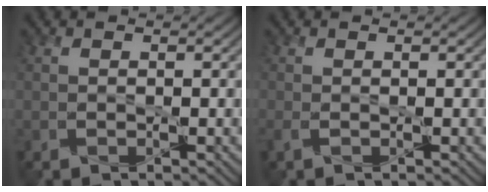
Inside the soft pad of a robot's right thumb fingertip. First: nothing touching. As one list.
[{"total": 1.0, "force": [-0.3, 0.4, 0.9], "torque": [-0.025, -0.005, -0.007]}]